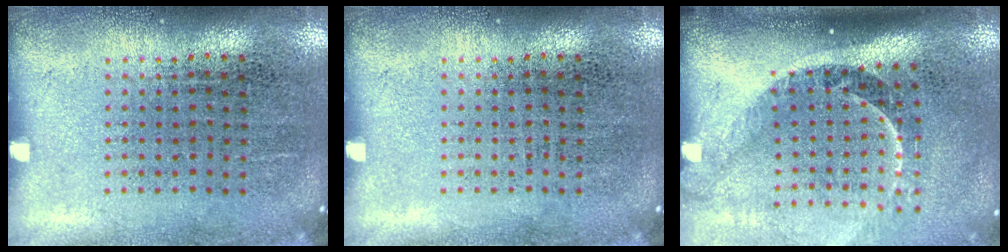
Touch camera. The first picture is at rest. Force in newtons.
{"total": 0.0}
{"total": 2.3, "press": 1.6, "slide": 1.6}